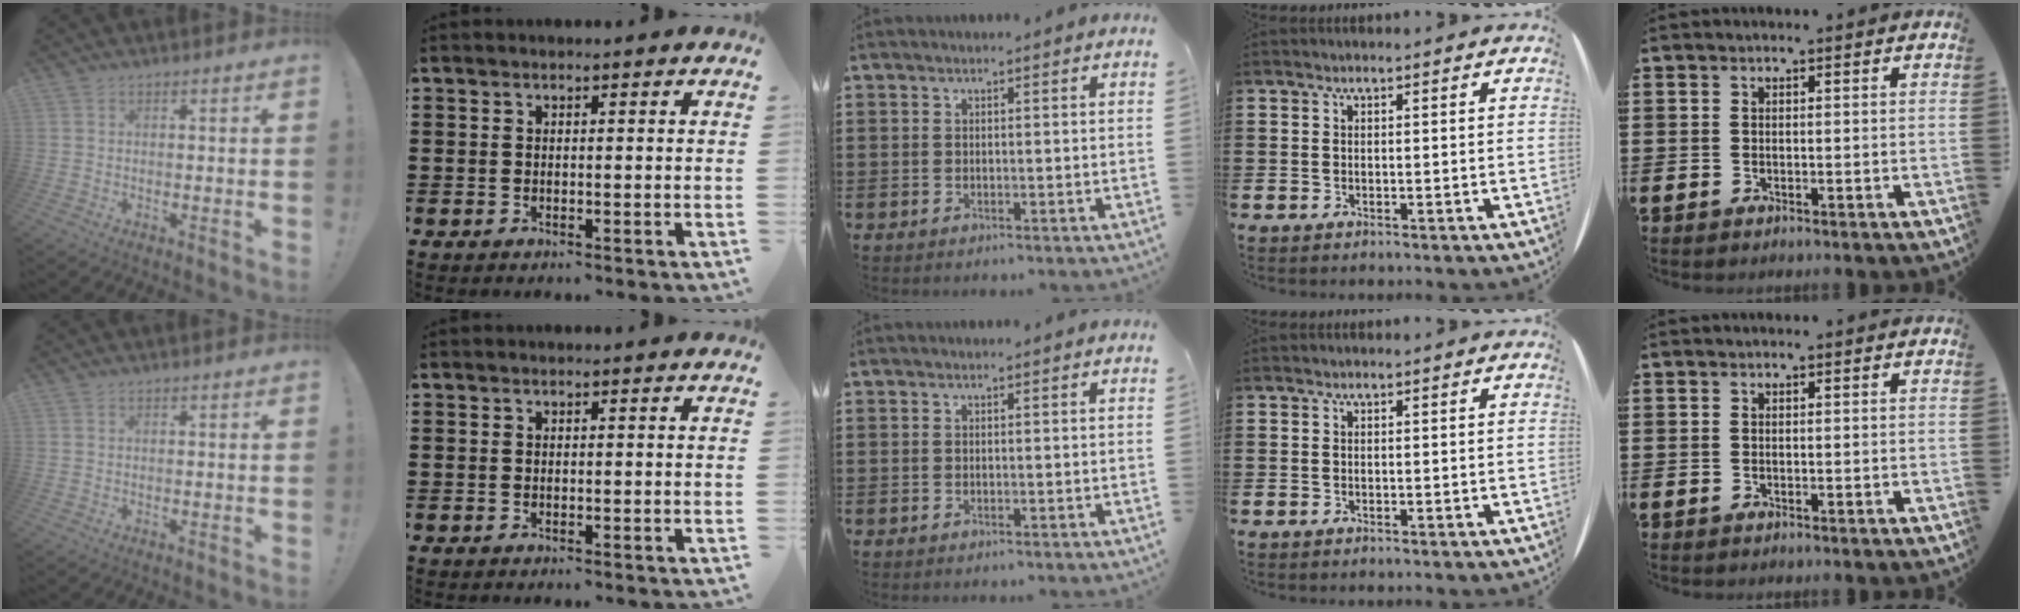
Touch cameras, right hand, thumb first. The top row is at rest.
{}